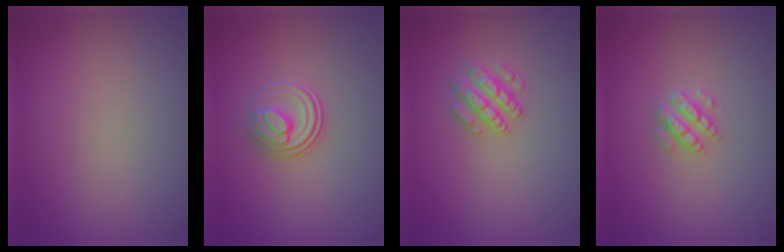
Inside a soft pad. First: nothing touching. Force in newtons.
{"total": 2.9, "press": 2.4, "slide": 1.6}
{"total": 2.5, "press": 2.3, "slide": 0.9}
{"total": 2.1, "press": 2.0, "slide": 0.5}